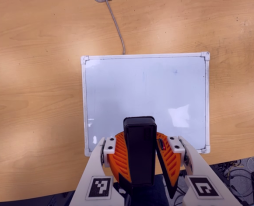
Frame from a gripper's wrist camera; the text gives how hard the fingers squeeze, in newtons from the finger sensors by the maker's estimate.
{"total": 9.9, "left": 10.1, "right": 9.6}